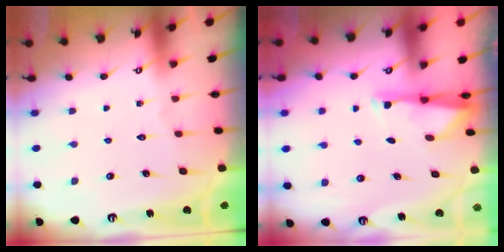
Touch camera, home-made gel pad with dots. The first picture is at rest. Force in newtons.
{"total": 3.0, "press": 2.9, "slide": 0.5}